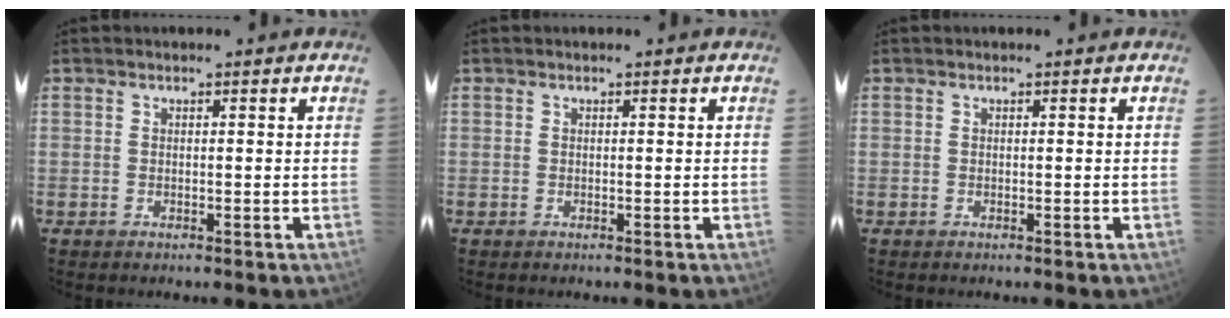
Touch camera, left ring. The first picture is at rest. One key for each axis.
{"total": 0.0}
{"total": 0.0}